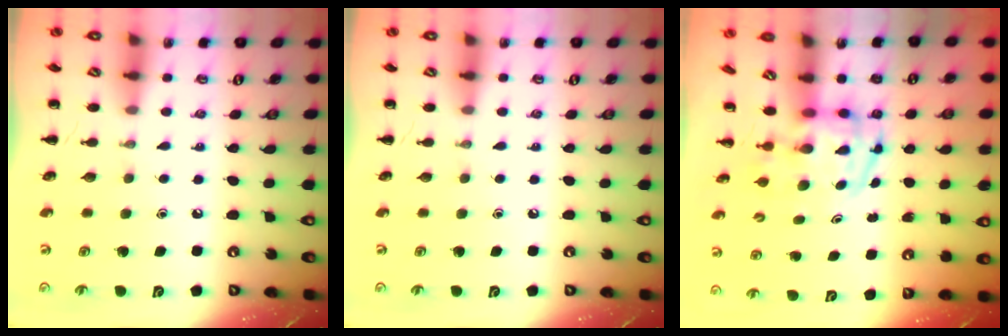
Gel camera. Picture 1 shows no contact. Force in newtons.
{"total": 0.0}
{"total": 3.7, "press": 3.6, "slide": 0.6}